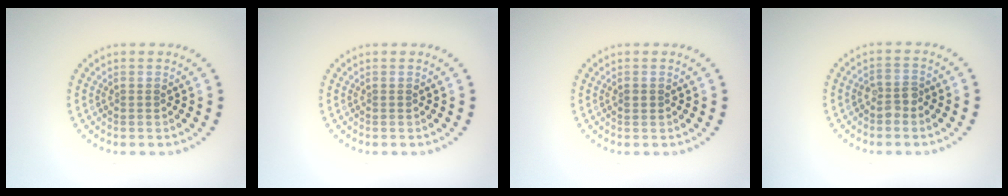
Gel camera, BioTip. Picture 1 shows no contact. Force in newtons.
{"total": 0.0}
{"total": 0.9, "press": 0.9, "slide": 0.2}
{"total": 1.7, "press": 1.6, "slide": 0.5}